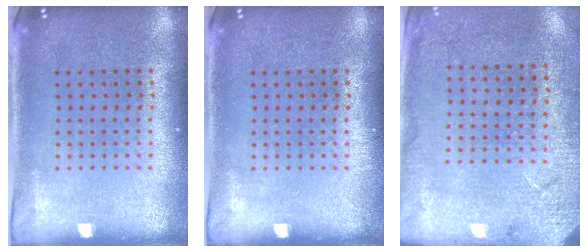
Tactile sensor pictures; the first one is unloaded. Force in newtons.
{"total": 0.0}
{"total": 2.6, "press": 2.5, "slide": 0.7}